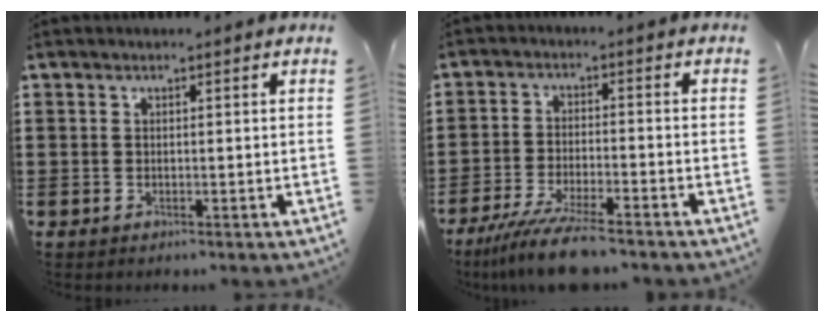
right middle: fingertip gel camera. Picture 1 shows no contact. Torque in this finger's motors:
{"motor_torque": [1.24, -0.90, 0.45, 0.06]}